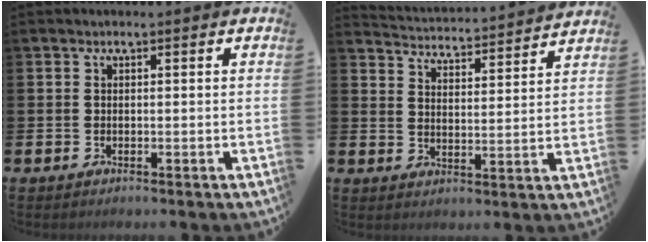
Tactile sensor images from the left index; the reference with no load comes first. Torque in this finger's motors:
{"motor_torque": [-0.43, -0.69, -0.32, -0.06]}